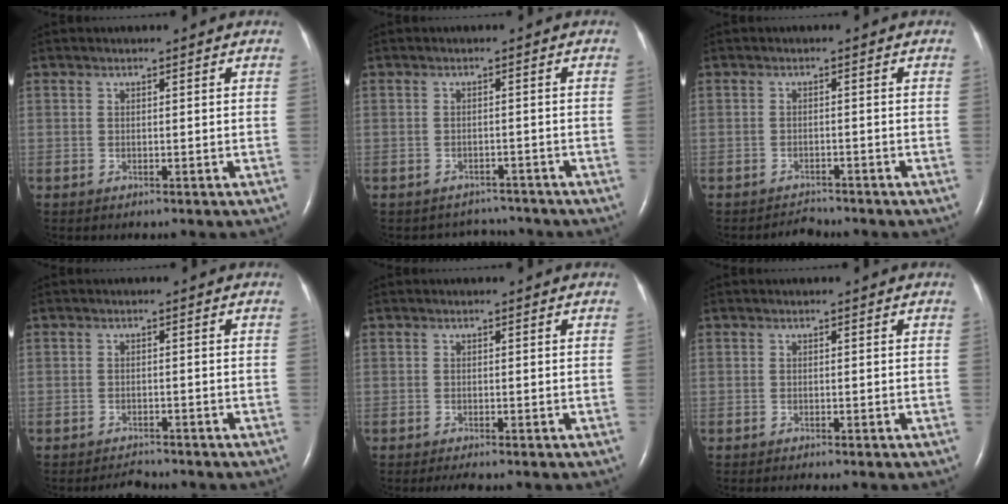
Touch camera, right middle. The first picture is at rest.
{"total": 3.5, "force": [-3.2, 1.1, -0.8], "torque": [0.005, 0.009, -0.043]}
{"total": 1.8, "force": [-1.8, 0.2, -0.4], "torque": [0.002, -0.010, -0.025]}
{"total": 1.9, "force": [-1.9, 0.2, 0.0], "torque": [-0.006, -0.010, -0.027]}
{"total": 1.2, "force": [-0.9, -0.1, 0.7], "torque": [-0.016, -0.004, -0.016]}
{"total": 0.7, "force": [-0.6, -0.1, 0.4], "torque": [-0.006, 0.000, -0.010]}